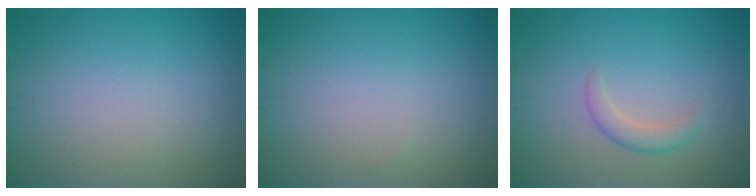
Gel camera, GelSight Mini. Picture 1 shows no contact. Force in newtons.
{"total": 0.0}
{"total": 1.7, "press": 1.7, "slide": 0.1}